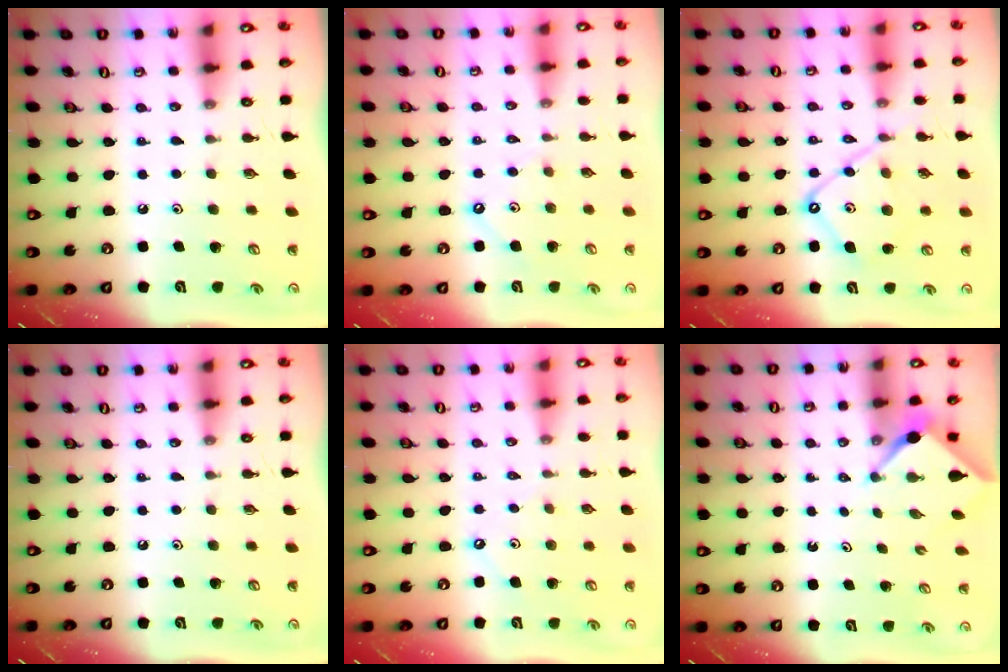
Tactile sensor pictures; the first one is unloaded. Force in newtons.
{"total": 1.7, "press": 1.6, "slide": 0.3}
{"total": 12.5, "press": 12.5, "slide": 1.1}
{"total": 0.0}
{"total": 3.7, "press": 3.7, "slide": 0.6}
{"total": 2.4, "press": 2.4, "slide": 0.3}